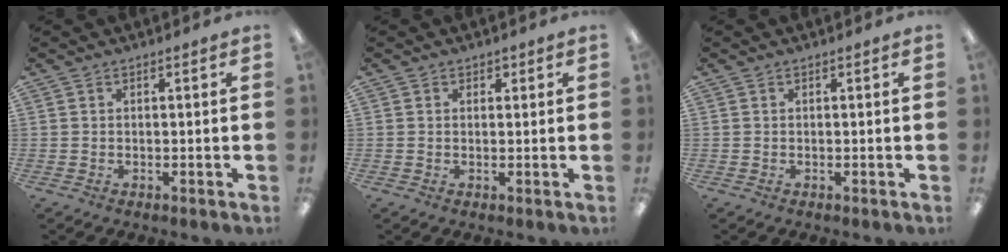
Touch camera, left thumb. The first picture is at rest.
{"total": 1.0, "force": [0.5, 0.8, -0.3], "torque": [0.015, -0.001, 0.007]}
{"total": 0.0}